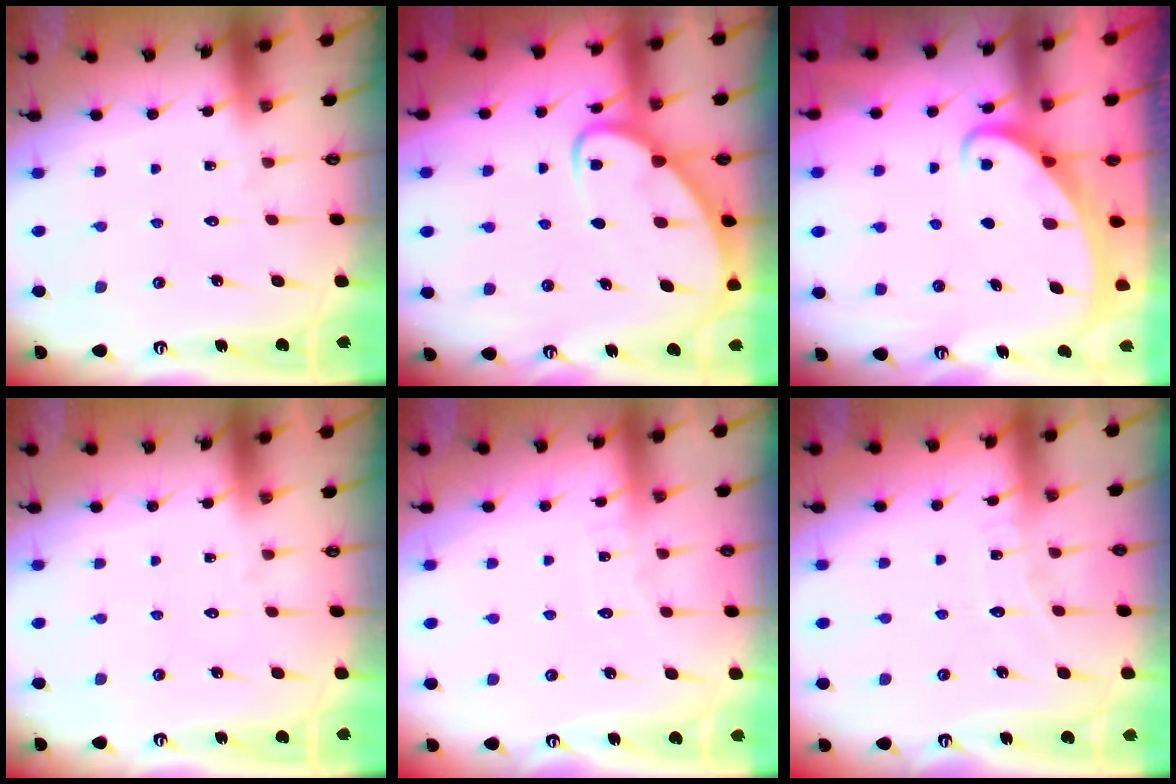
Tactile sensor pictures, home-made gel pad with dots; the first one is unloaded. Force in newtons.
{"total": 6.0, "press": 6.0, "slide": 0.6}
{"total": 2.2, "press": 2.2, "slide": 0.3}
{"total": 0.0}
{"total": 3.6, "press": 3.6, "slide": 0.4}
{"total": 6.1, "press": 6.1, "slide": 0.6}